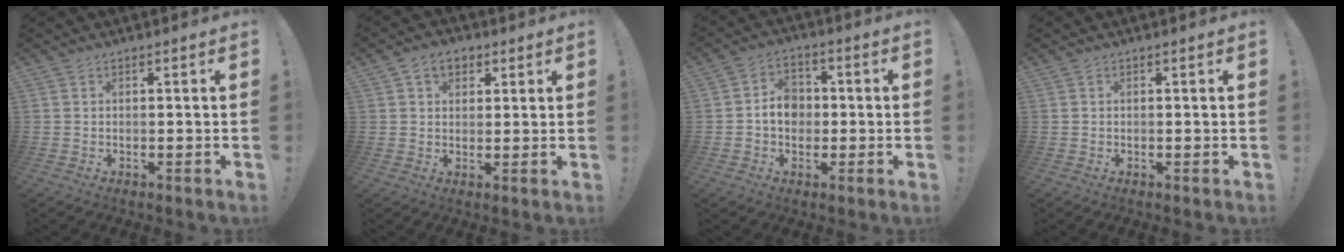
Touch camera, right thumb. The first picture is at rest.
{"total": 5.7, "force": [2.6, 4.2, 2.9], "torque": [-0.039, -0.003, 0.046]}
{"total": 7.9, "force": [-0.5, 6.4, 4.5], "torque": [-0.077, 0.016, -0.007]}
{"total": 0.0}